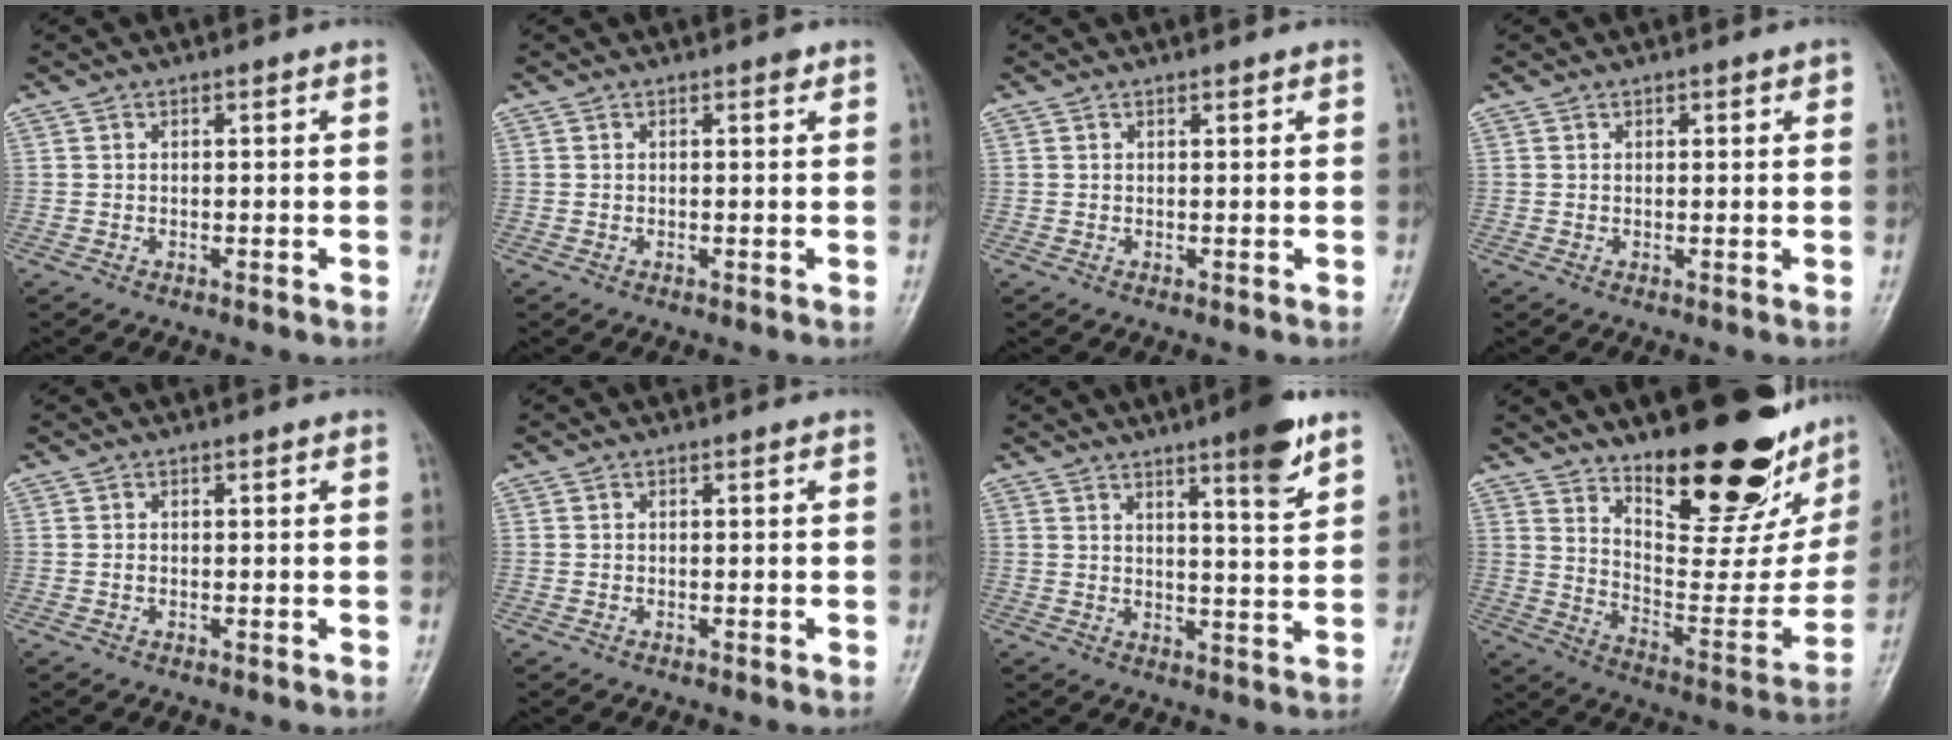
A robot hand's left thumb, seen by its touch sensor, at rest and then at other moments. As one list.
[{"total": 0.9, "force": [0.6, 0.3, 0.6], "torque": [-0.007, -0.002, 0.006]}, {"total": 0.7, "force": [0.6, 0.2, 0.4], "torque": [-0.007, -0.002, 0.008]}, {"total": 1.9, "force": [1.0, 0.8, 1.4], "torque": [-0.013, -0.002, 0.013]}, {"total": 0.7, "force": [0.2, 0.4, 0.5], "torque": [-0.007, 0.005, 0.004]}, {"total": 0.0}, {"total": 8.9, "force": [5.6, 1.1, 6.9], "torque": [-0.091, -0.034, 0.078]}, {"total": 27.9, "force": [18.5, 9.7, 18.4], "torque": [-0.224, -0.107, 0.285]}]